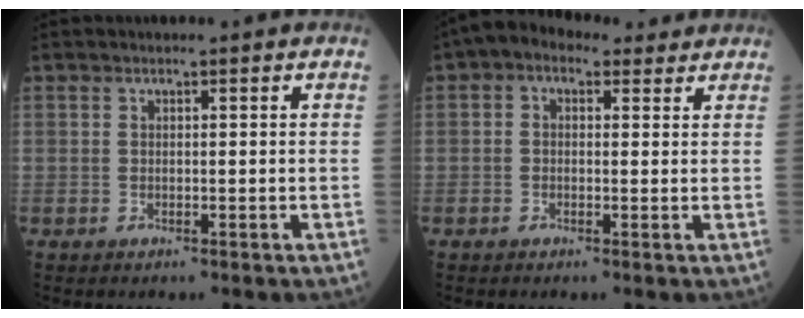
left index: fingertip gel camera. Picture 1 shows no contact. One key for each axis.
{"total": 5.7, "fx": 3.4, "fy": 3.5, "fz": 3.0, "tx": -0.047, "ty": 0.038, "tz": 0.050}